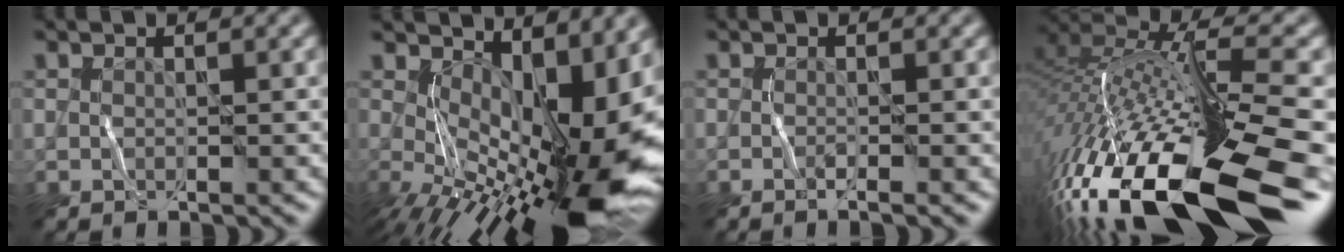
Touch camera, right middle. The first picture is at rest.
{"total": 13.9, "force": [-0.5, 5.8, 12.6], "torque": [-0.162, -0.009, 0.010]}
{"total": 0.9, "force": [-0.5, 0.0, 0.7], "torque": [-0.014, 0.001, -0.010]}
{"total": 17.8, "force": [-9.4, 5.0, 14.3], "torque": [-0.292, 0.003, -0.149]}